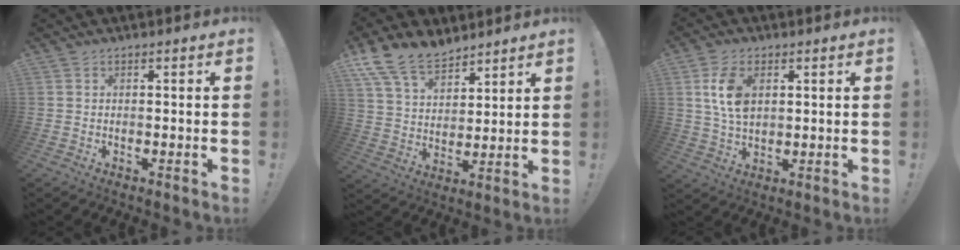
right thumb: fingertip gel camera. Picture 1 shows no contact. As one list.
[{"total": 13.9, "force": [10.7, 7.1, 5.4], "torque": [-0.107, -0.064, 0.204]}, {"total": 9.6, "force": [2.7, 6.1, 6.9], "torque": [-0.130, 0.001, 0.052]}]